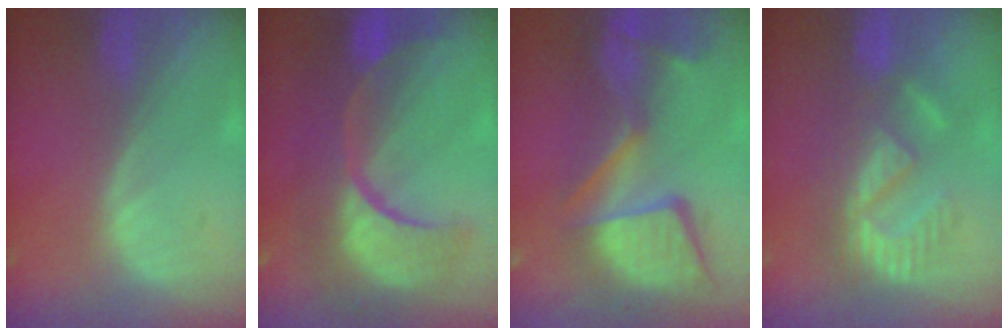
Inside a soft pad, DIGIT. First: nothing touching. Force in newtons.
{"total": 12.3, "press": 12.2, "slide": 1.4}
{"total": 13.6, "press": 11.2, "slide": 7.8}
{"total": 8.3, "press": 8.0, "slide": 2.1}